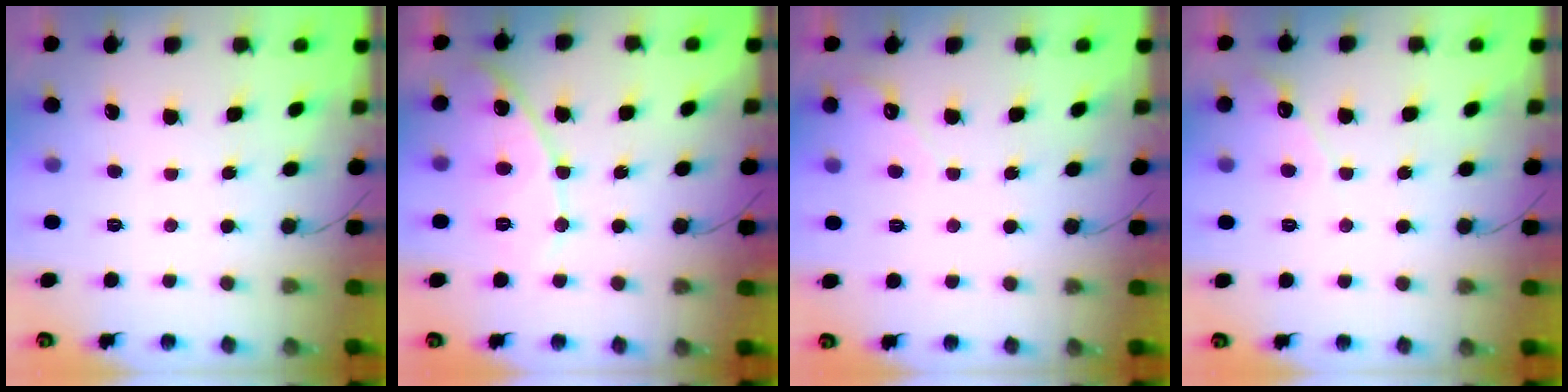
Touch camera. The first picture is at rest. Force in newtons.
{"total": 11.2, "press": 11.2, "slide": 0.9}
{"total": 2.8, "press": 2.8, "slide": 0.2}
{"total": 4.7, "press": 4.7, "slide": 0.2}